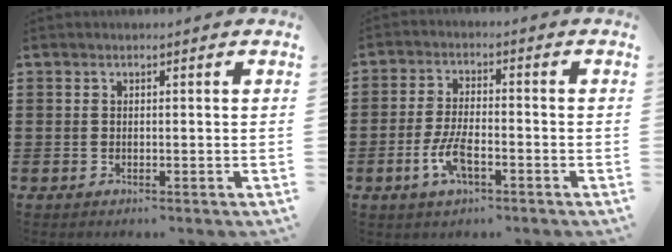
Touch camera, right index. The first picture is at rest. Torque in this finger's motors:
{"motor_torque": [2.14, 0.00, 0.14, 0.07]}